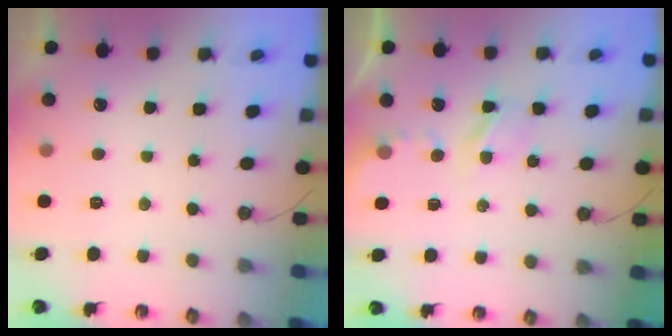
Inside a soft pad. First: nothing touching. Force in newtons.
{"total": 5.0, "press": 5.0, "slide": 0.5}